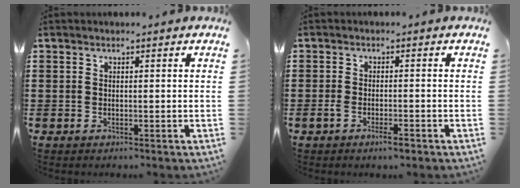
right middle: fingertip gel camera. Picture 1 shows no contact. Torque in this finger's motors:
{"motor_torque": [1.03, -0.35, 0.21, 0.07]}